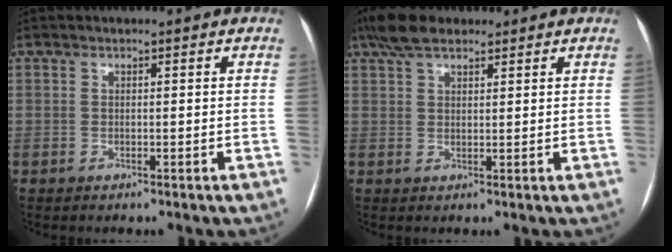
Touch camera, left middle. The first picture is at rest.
{"total": 5.8, "force": [4.3, 2.2, 3.1], "torque": [-0.068, 0.027, 0.082]}